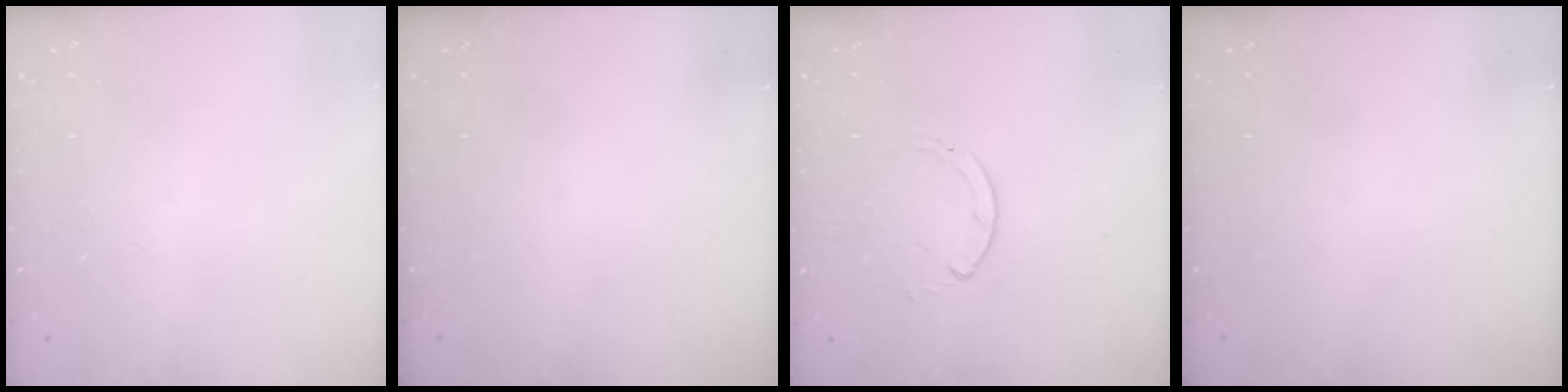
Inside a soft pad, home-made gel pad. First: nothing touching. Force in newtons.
{"total": 0.0}
{"total": 0.7, "press": 0.7, "slide": 0.1}
{"total": 0.0}